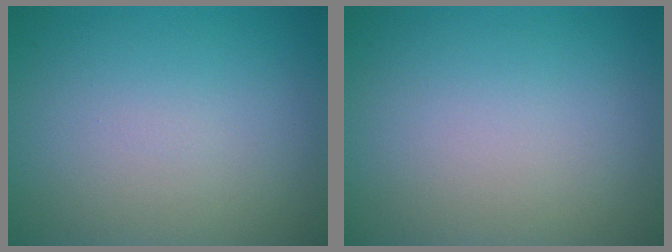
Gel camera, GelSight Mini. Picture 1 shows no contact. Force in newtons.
{"total": 0.0}